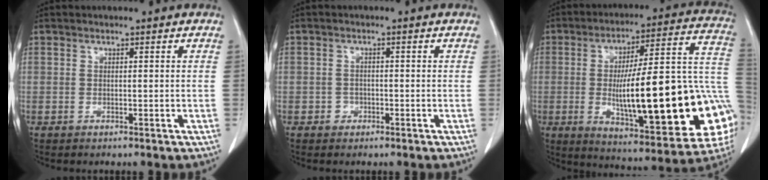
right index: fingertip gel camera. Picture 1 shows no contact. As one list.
[{"total": 1.6, "force": [-0.6, 1.4, 0.1], "torque": [0.005, 0.008, -0.011]}, {"total": 30.1, "force": [-4.9, 5.7, 29.1], "torque": [-0.347, 0.010, -0.065]}]